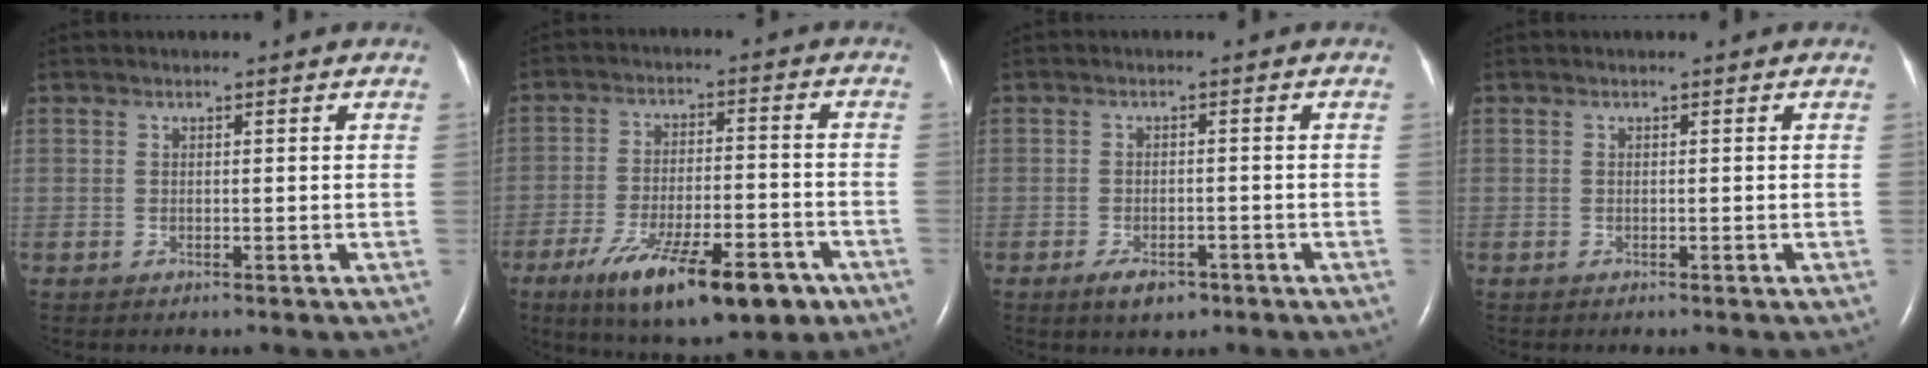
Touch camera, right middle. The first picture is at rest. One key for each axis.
{"total": 16.4, "fx": -9.8, "fy": 4.8, "fz": 12.2, "tx": -0.174, "ty": -0.015, "tz": -0.151}
{"total": 3.6, "fx": -2.3, "fy": 1.6, "fz": 2.2, "tx": -0.042, "ty": -0.003, "tz": -0.033}
{"total": 0.0}